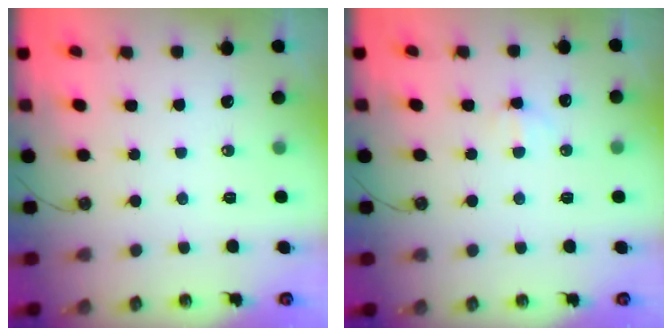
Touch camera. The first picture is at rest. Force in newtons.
{"total": 3.8, "press": 3.7, "slide": 1.0}